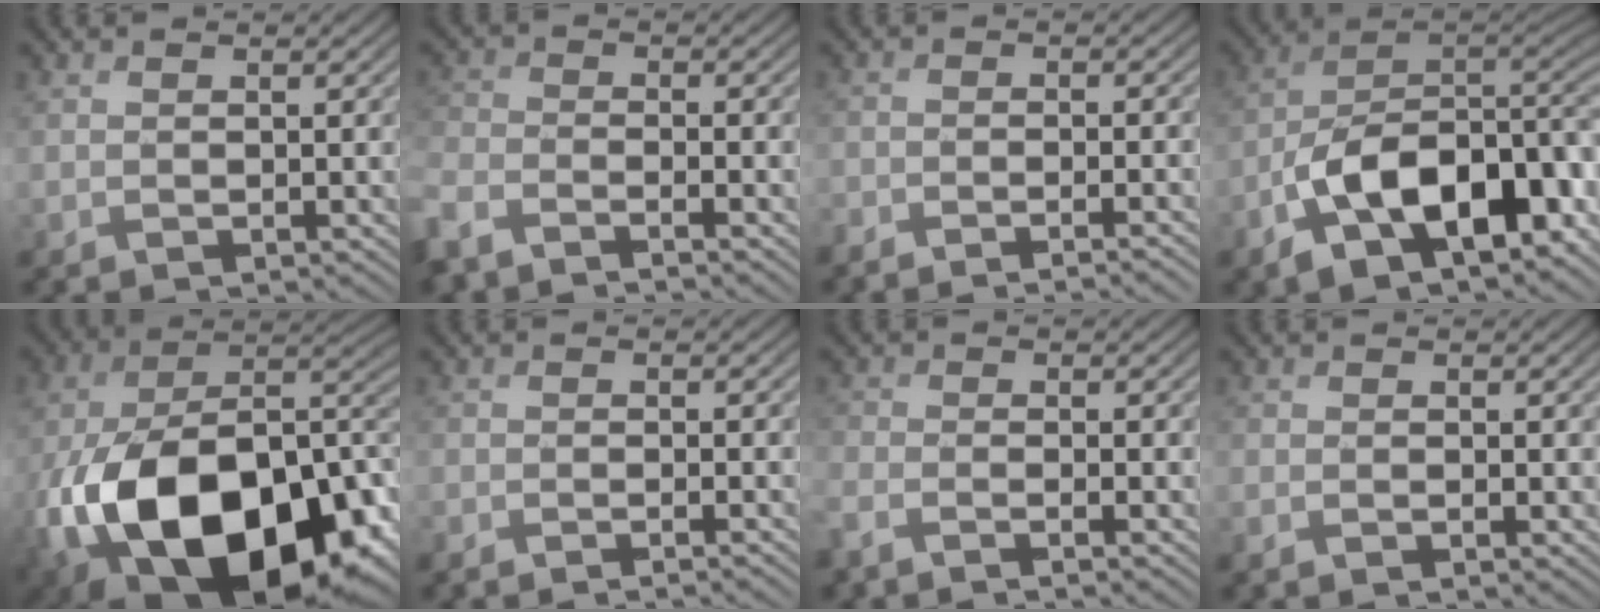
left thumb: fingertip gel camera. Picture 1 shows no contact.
{"total": 5.8, "force": [-4.8, 1.6, 2.9], "torque": [-0.081, -0.017, -0.100]}
{"total": 4.8, "force": [-4.1, 0.5, 2.6], "torque": [-0.043, 0.003, -0.067]}
{"total": 16.0, "force": [-5.9, 8.5, 12.2], "torque": [-0.194, -0.018, -0.109]}
{"total": 22.2, "force": [-8.2, 13.6, 15.5], "torque": [-0.315, -0.054, -0.097]}
{"total": 3.0, "force": [-2.5, 0.3, 1.6], "torque": [-0.020, 0.002, -0.050]}
{"total": 3.7, "force": [-2.9, 0.7, 2.2], "torque": [-0.047, -0.009, -0.065]}
{"total": 1.5, "force": [-1.0, 0.3, 1.0], "torque": [-0.022, -0.004, -0.021]}